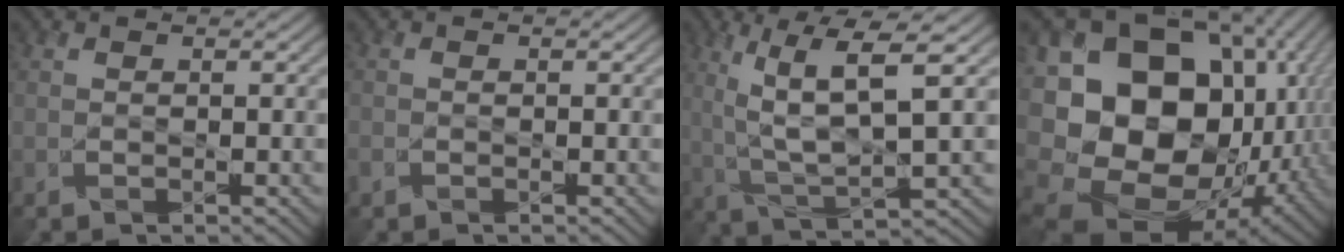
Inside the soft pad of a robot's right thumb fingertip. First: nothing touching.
{"total": 1.0, "force": [-0.6, 0.8, 0.2], "torque": [-0.007, -0.007, -0.013]}
{"total": 9.9, "force": [3.0, 2.5, 9.2], "torque": [-0.188, 0.007, 0.062]}
{"total": 22.0, "force": [-1.4, 16.9, 14.0], "torque": [-0.309, -0.040, 0.026]}